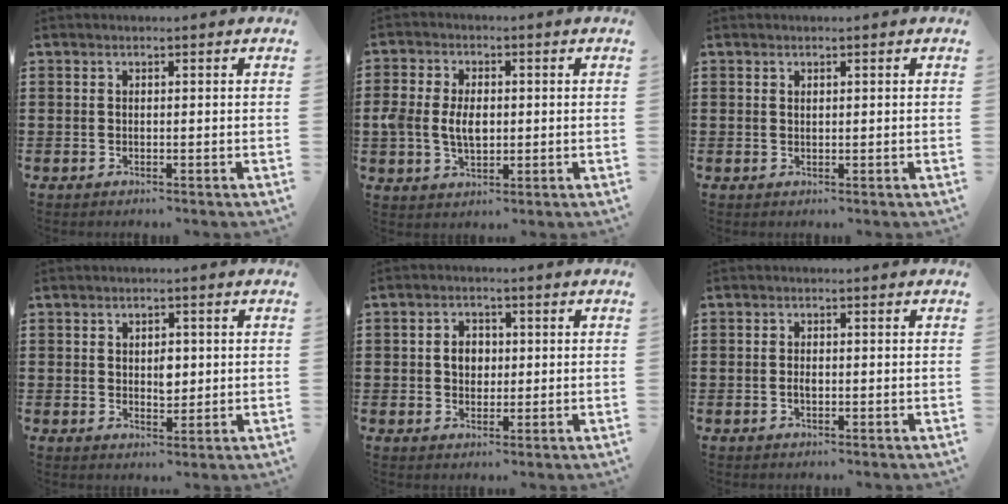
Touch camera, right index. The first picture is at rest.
{"total": 5.9, "force": [-0.1, 3.9, 4.4], "torque": [-0.117, 0.001, -0.011]}
{"total": 0.5, "force": [0.4, 0.4, 0.2], "torque": [-0.004, 0.001, 0.008]}
{"total": 3.4, "force": [0.5, 2.1, 2.5], "torque": [-0.037, 0.003, 0.005]}
{"total": 3.0, "force": [0.1, 2.4, 1.8], "torque": [-0.034, 0.007, -0.002]}
{"total": 1.1, "force": [-0.3, 0.6, 0.9], "torque": [-0.018, 0.000, -0.005]}